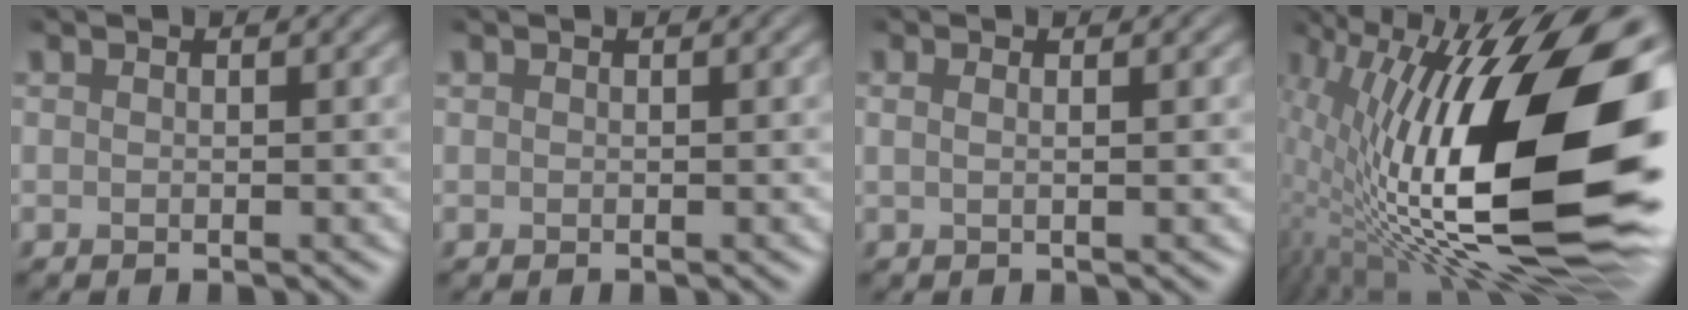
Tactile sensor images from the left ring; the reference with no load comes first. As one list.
[{"total": 0.0}, {"total": 1.9, "force": [0.5, 0.8, 1.6], "torque": [-0.014, -0.002, -0.012]}, {"total": 19.1, "force": [1.5, 8.0, 17.3], "torque": [-0.274, 0.003, 0.016]}]